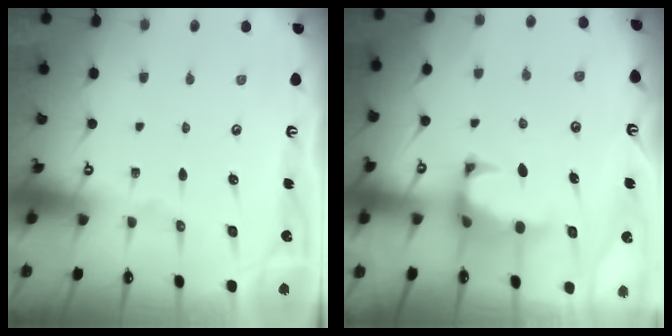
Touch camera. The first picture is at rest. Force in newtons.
{"total": 1.8, "press": 1.4, "slide": 1.1}